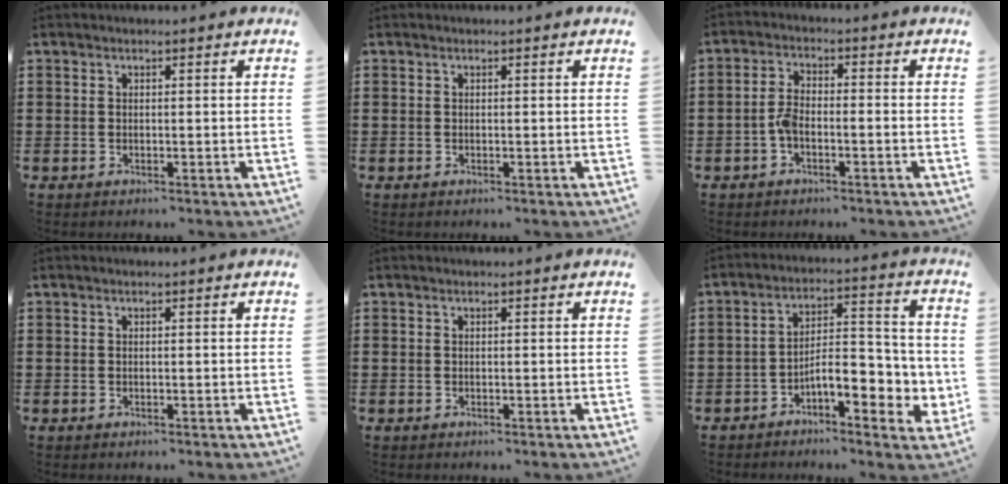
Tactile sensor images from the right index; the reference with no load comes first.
{"total": 0.0}
{"total": 3.3, "force": [-1.6, 1.3, 2.6], "torque": [-0.069, -0.002, -0.036]}
{"total": 0.0}
{"total": 0.0}
{"total": 7.3, "force": [-2.9, 3.1, 5.9], "torque": [-0.086, -0.005, -0.055]}